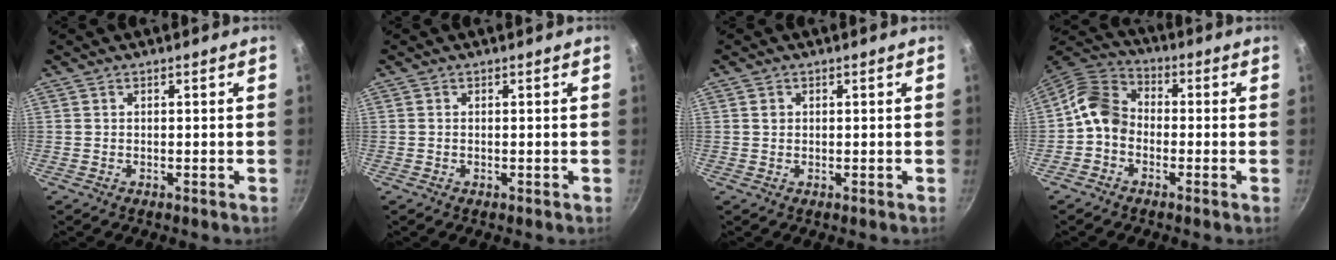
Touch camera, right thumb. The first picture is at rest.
{"total": 0.0}
{"total": 1.2, "force": [0.3, 1.0, 0.5], "torque": [-0.007, 0.002, 0.004]}
{"total": 8.1, "force": [-1.8, 6.3, 4.7], "torque": [-0.073, 0.034, -0.059]}